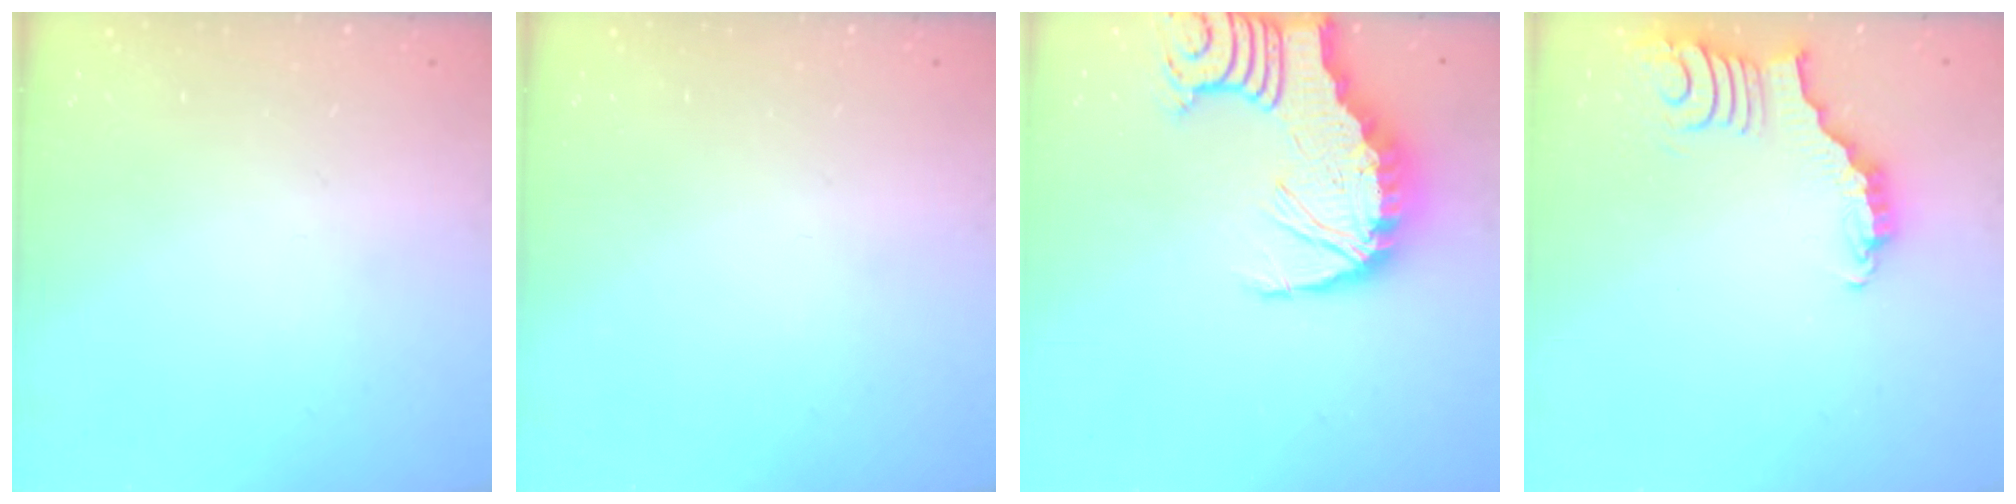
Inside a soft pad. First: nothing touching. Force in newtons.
{"total": 0.0}
{"total": 8.1, "press": 8.0, "slide": 0.8}
{"total": 3.8, "press": 3.8, "slide": 0.5}